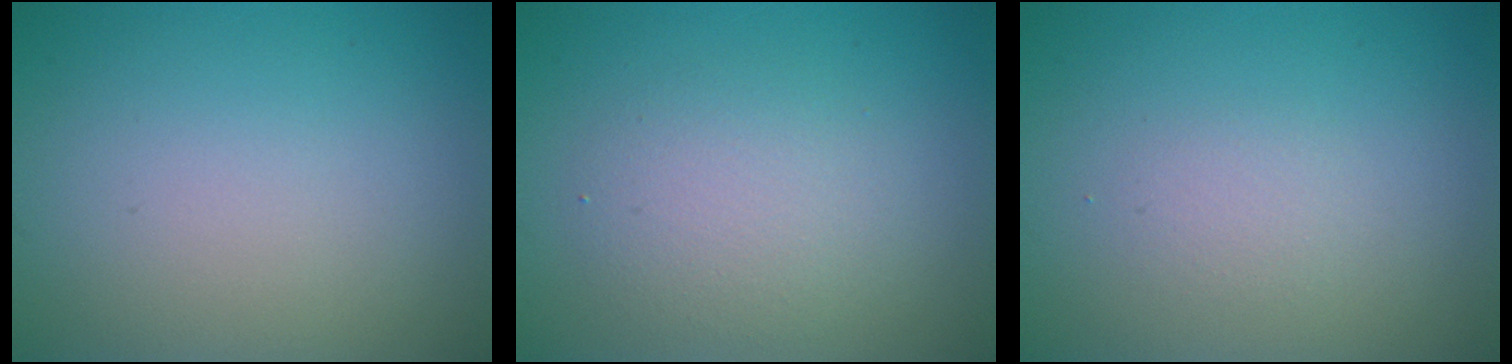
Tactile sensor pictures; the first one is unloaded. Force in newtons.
{"total": 3.1, "press": 3.1, "slide": 0.1}
{"total": 1.1, "press": 1.1, "slide": 0.0}